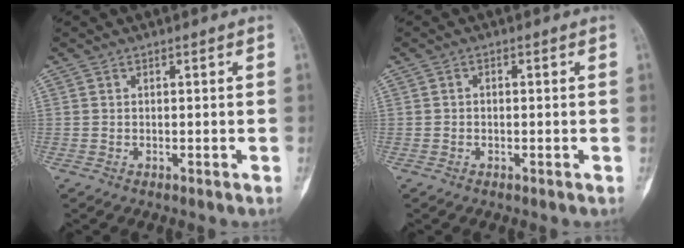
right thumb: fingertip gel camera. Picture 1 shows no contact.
{"total": 0.7, "force": [-0.1, 0.5, 0.5], "torque": [-0.006, 0.002, -0.006]}